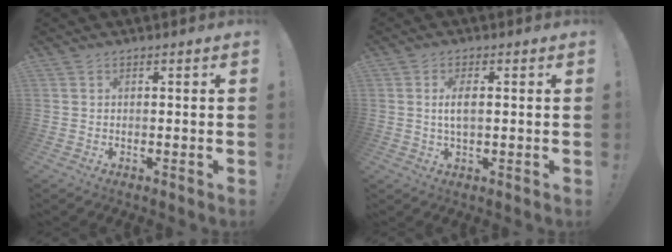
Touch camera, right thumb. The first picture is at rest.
{"total": 4.2, "force": [0.4, 1.6, 3.9], "torque": [-0.066, -0.003, 0.001]}